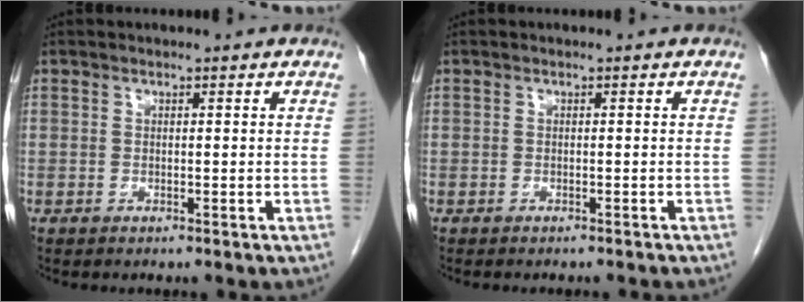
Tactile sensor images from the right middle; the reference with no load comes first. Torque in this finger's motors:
{"motor_torque": [0.37, -0.33, 0.00, 0.00]}